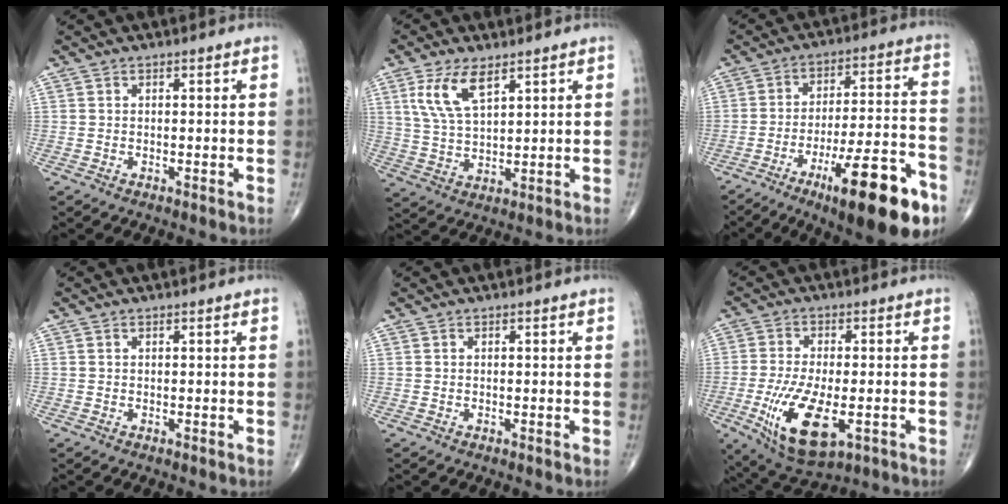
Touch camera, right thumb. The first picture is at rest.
{"total": 8.7, "force": [4.5, 3.6, 6.5], "torque": [-0.125, -0.013, 0.097]}
{"total": 20.8, "force": [-11.1, 5.1, 16.9], "torque": [-0.215, 0.062, -0.161]}
{"total": 0.0}
{"total": 0.0}
{"total": 13.9, "force": [-4.3, 6.1, 11.8], "torque": [-0.221, -0.011, -0.061]}